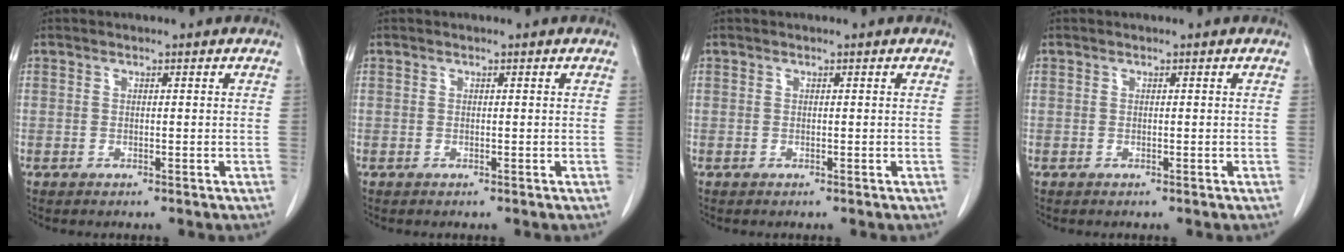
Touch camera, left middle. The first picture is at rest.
{"total": 0.0}
{"total": 0.0}
{"total": 0.0}